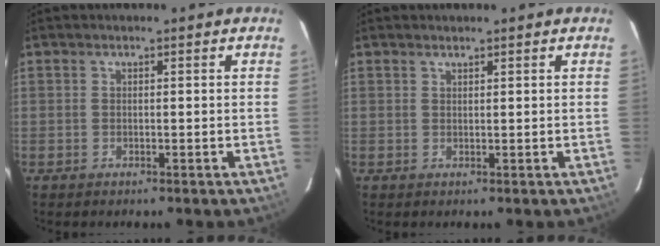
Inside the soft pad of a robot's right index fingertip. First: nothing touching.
{"total": 0.6, "force": [0.6, 0.1, 0.1], "torque": [-0.003, 0.001, 0.012]}